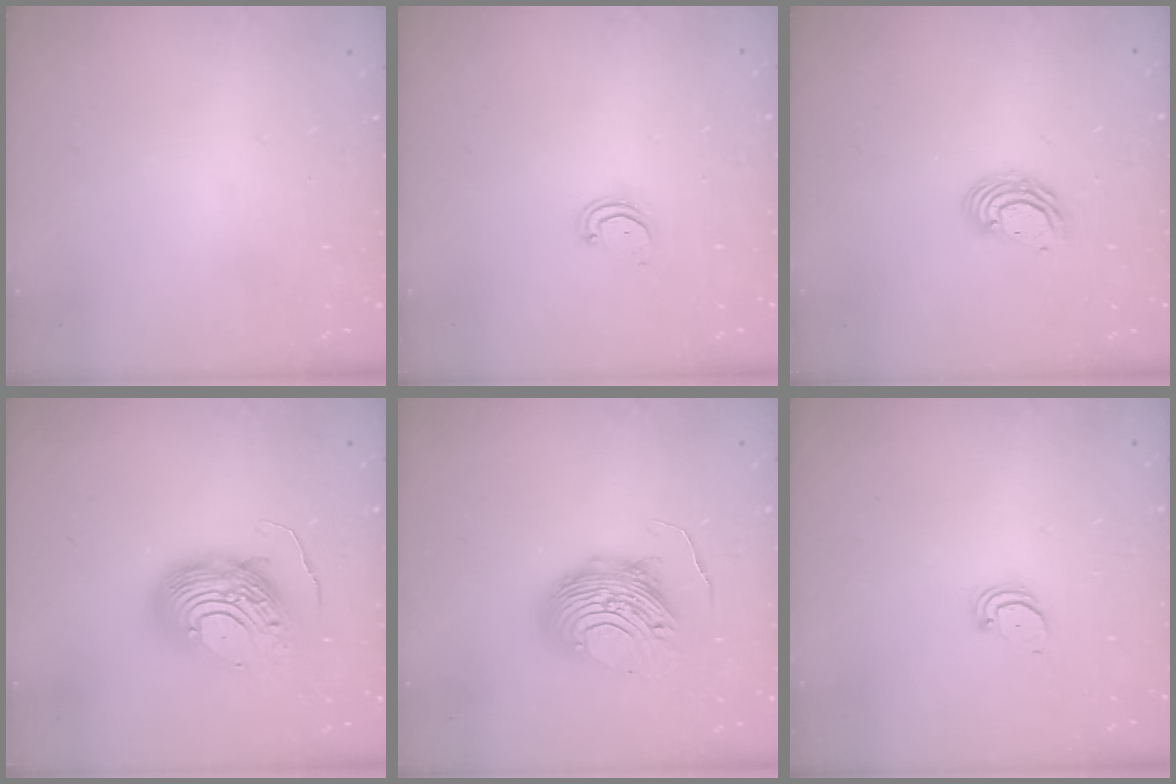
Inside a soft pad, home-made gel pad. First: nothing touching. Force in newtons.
{"total": 3.0, "press": 3.0, "slide": 0.2}
{"total": 6.2, "press": 6.2, "slide": 0.4}
{"total": 13.4, "press": 13.4, "slide": 1.2}
{"total": 10.7, "press": 10.6, "slide": 1.1}
{"total": 2.1, "press": 2.1, "slide": 0.2}